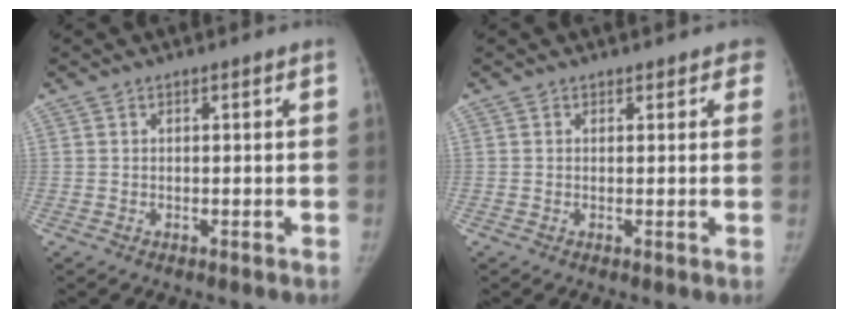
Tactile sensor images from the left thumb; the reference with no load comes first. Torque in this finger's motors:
{"motor_torque": [0.20, 0.20, -0.39, 0.30, 0.04]}